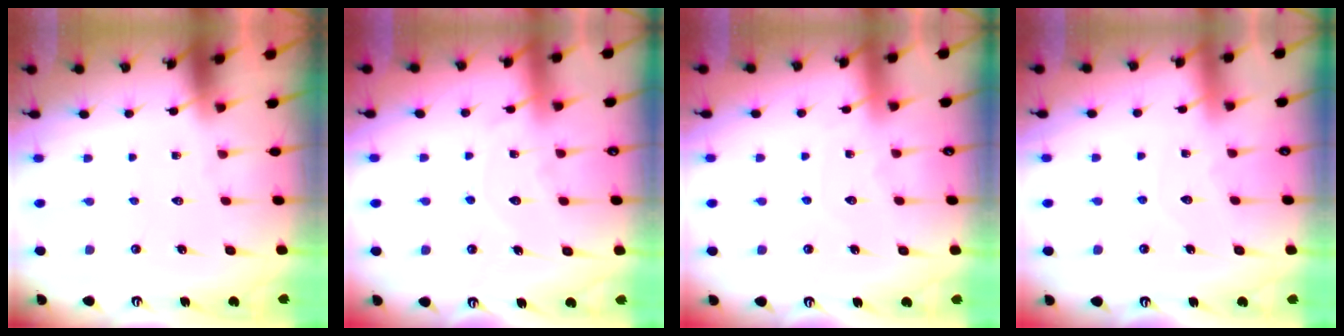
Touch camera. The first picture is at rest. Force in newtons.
{"total": 8.9, "press": 8.9, "slide": 0.8}
{"total": 4.4, "press": 4.4, "slide": 0.5}
{"total": 3.8, "press": 3.8, "slide": 0.4}